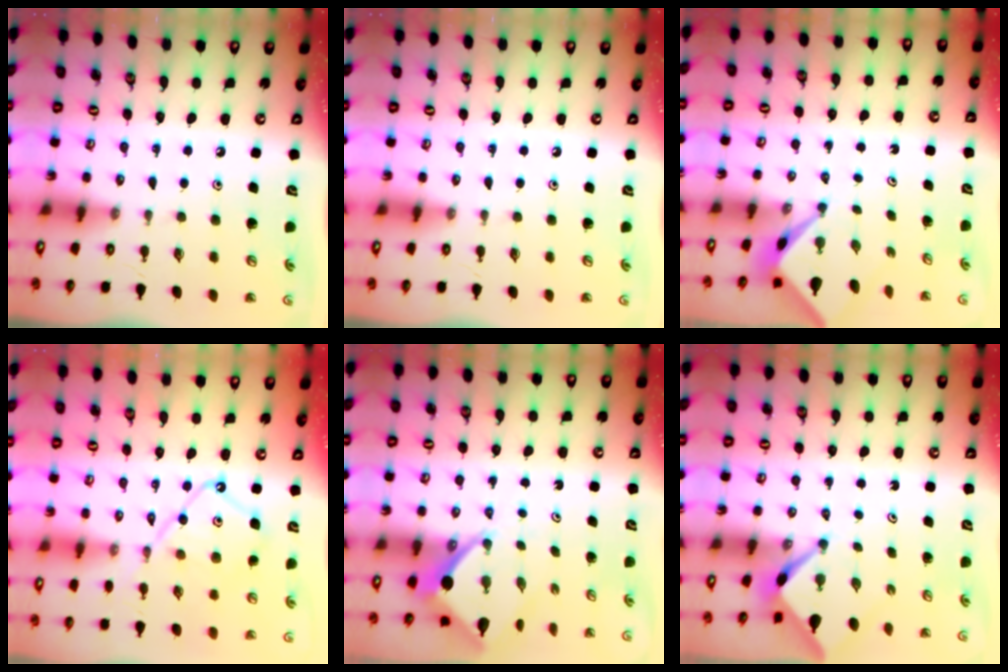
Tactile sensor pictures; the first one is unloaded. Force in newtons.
{"total": 0.0}
{"total": 2.4, "press": 2.3, "slide": 0.3}
{"total": 12.9, "press": 12.8, "slide": 1.1}
{"total": 6.0, "press": 6.0, "slide": 0.6}
{"total": 2.6, "press": 2.6, "slide": 0.3}